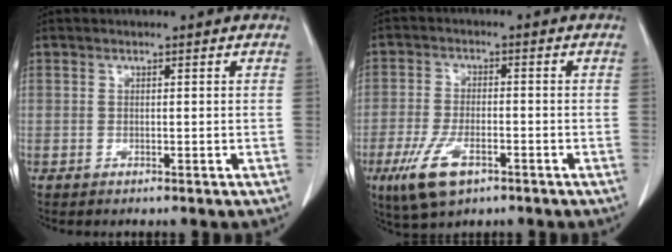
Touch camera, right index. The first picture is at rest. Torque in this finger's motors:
{"motor_torque": [-0.24, -0.03, -0.34, -0.14]}